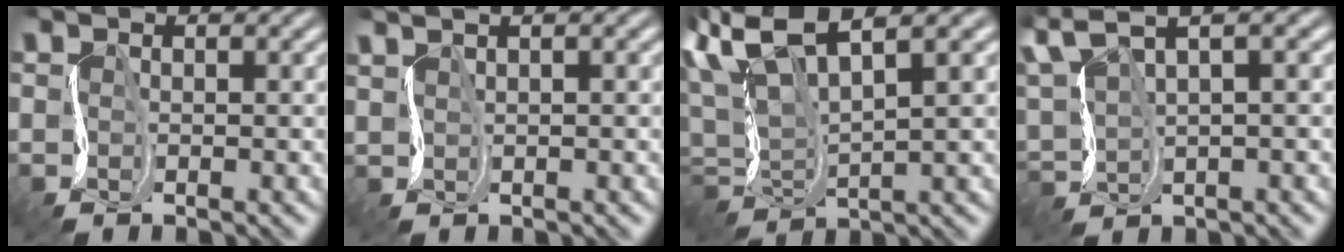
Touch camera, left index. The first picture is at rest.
{"total": 2.7, "force": [1.9, 0.7, 1.8], "torque": [-0.044, 0.016, 0.023]}
{"total": 6.5, "force": [2.1, 1.9, 5.8], "torque": [-0.127, 0.016, 0.034]}
{"total": 3.9, "force": [2.3, 1.0, 3.0], "torque": [-0.079, 0.018, 0.034]}